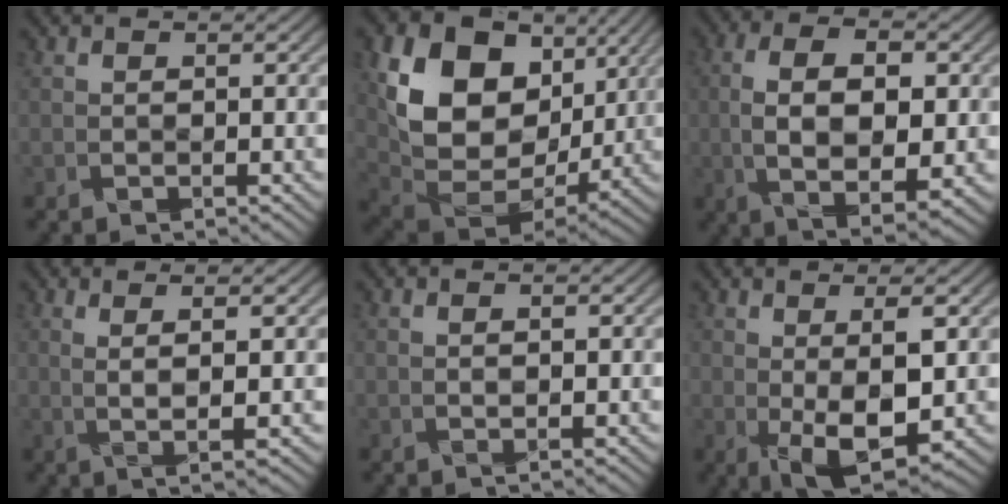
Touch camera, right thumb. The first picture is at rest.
{"total": 16.0, "force": [5.0, 11.5, 10.0], "torque": [-0.212, -0.002, 0.106]}
{"total": 10.2, "force": [-0.2, 5.1, 8.9], "torque": [-0.172, -0.006, -0.001]}
{"total": 4.2, "force": [1.0, 0.4, 4.0], "torque": [-0.078, 0.003, 0.022]}
{"total": 1.0, "force": [0.1, 0.2, 0.9], "torque": [-0.019, 0.000, 0.002]}
{"total": 7.5, "force": [-0.5, 2.5, 7.1], "torque": [-0.129, -0.006, -0.003]}